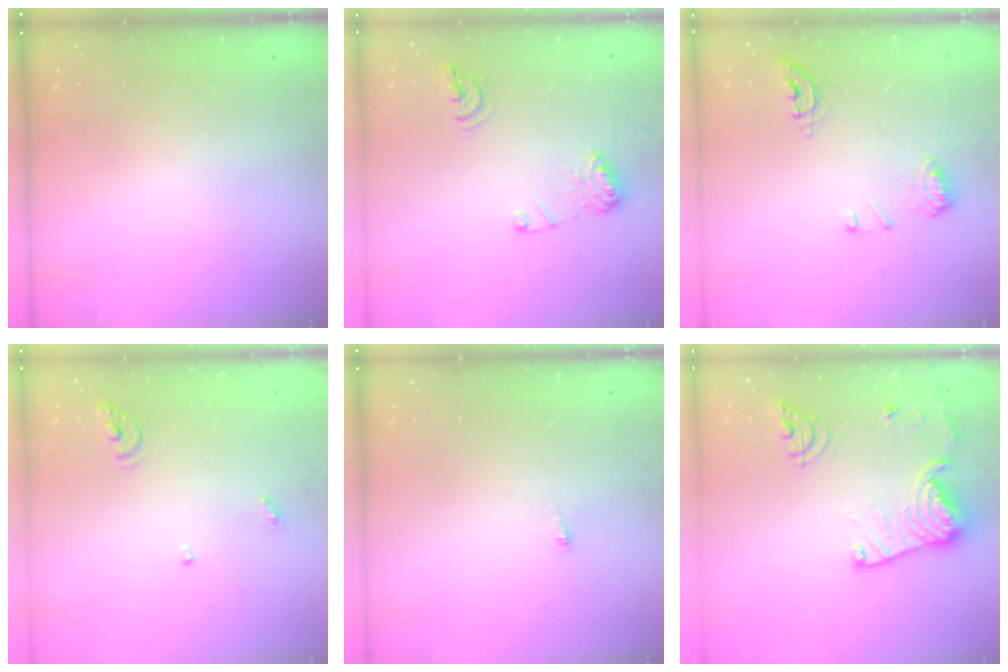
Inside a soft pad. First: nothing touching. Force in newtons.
{"total": 11.2, "press": 11.1, "slide": 1.1}
{"total": 9.0, "press": 8.9, "slide": 0.9}
{"total": 6.2, "press": 6.2, "slide": 0.4}
{"total": 2.7, "press": 2.7, "slide": 0.4}
{"total": 18.4, "press": 18.3, "slide": 1.9}